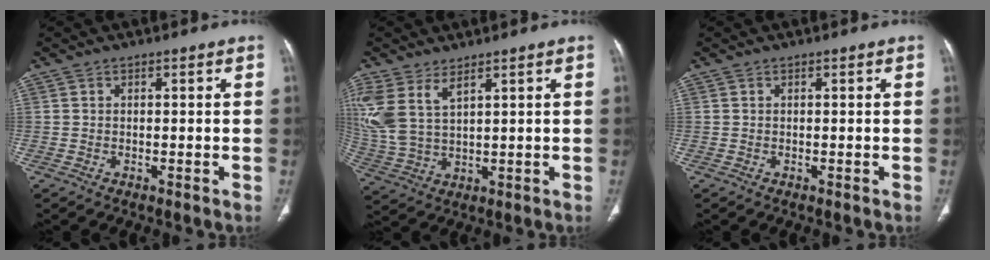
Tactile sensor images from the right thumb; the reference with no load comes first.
{"total": 9.8, "force": [5.1, 4.7, 7.0], "torque": [-0.167, -0.011, 0.118]}
{"total": 0.0}